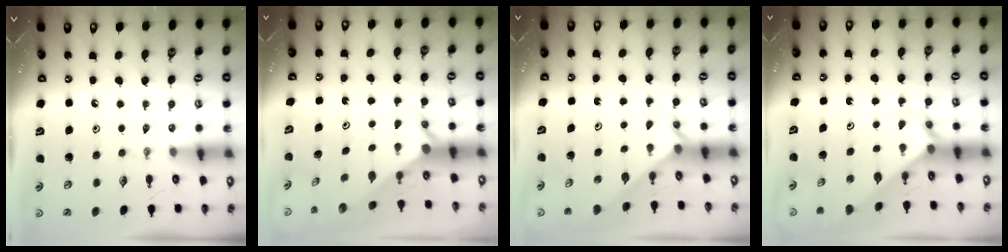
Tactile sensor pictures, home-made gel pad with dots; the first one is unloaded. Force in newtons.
{"total": 2.2, "press": 2.2, "slide": 0.2}
{"total": 2.1, "press": 2.1, "slide": 0.2}
{"total": 2.6, "press": 2.6, "slide": 0.2}